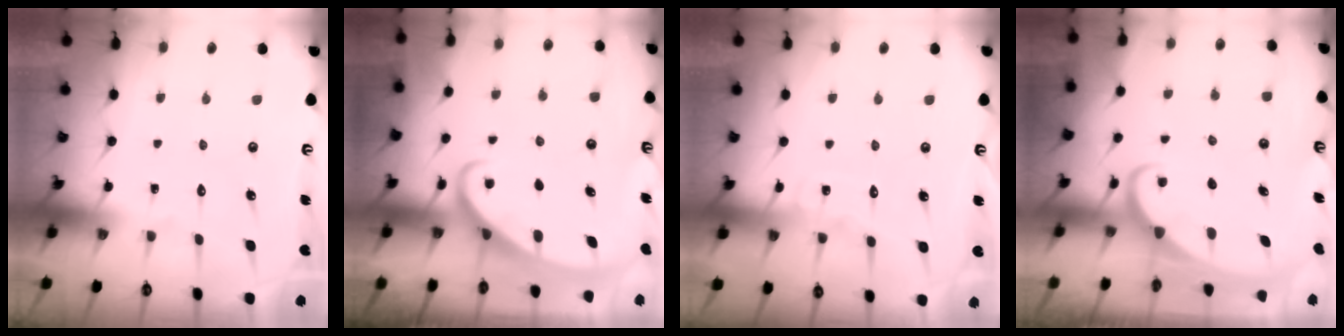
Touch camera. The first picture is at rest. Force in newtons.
{"total": 2.4, "press": 2.4, "slide": 0.4}
{"total": 5.4, "press": 5.4, "slide": 0.5}
{"total": 2.1, "press": 2.1, "slide": 0.3}